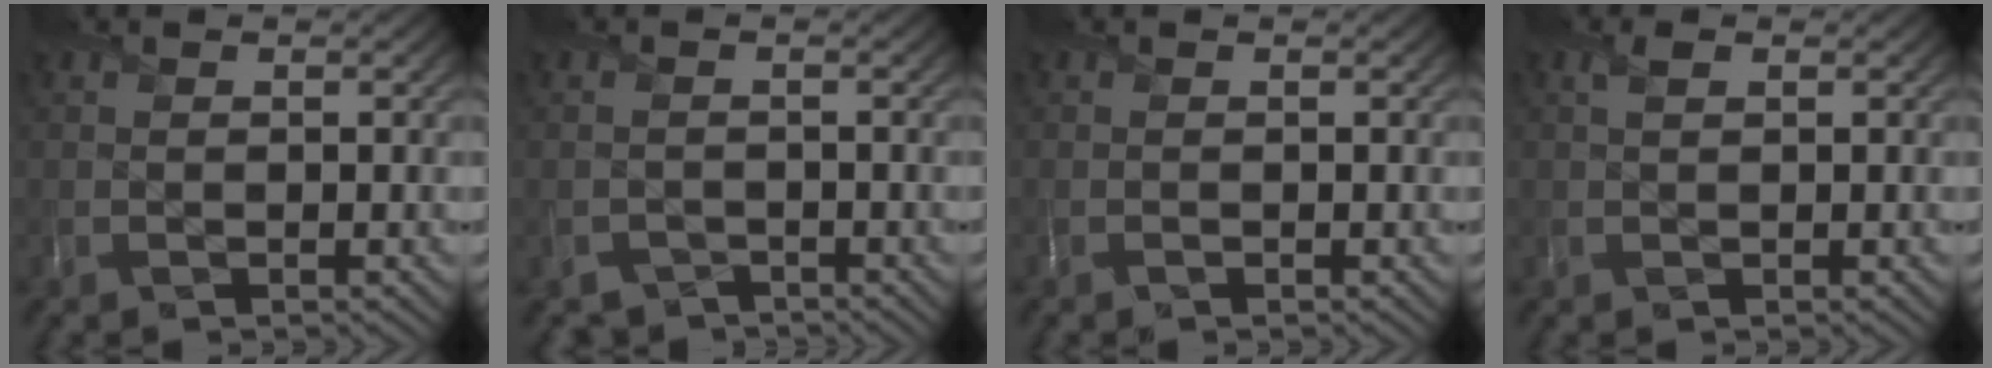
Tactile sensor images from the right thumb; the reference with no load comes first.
{"total": 2.0, "force": [-1.8, 1.0, -0.2], "torque": [0.009, -0.006, -0.034]}
{"total": 0.0}
{"total": 0.9, "force": [0.5, 0.4, 0.7], "torque": [-0.017, 0.001, 0.009]}